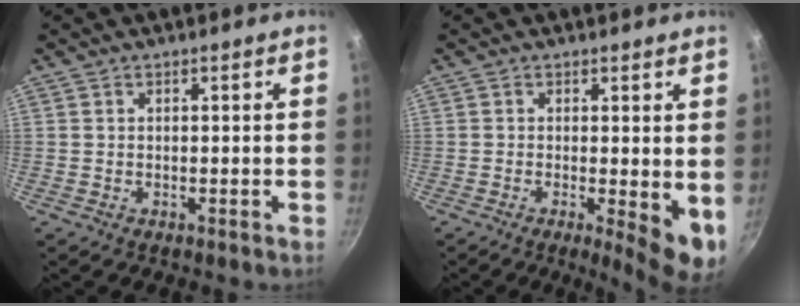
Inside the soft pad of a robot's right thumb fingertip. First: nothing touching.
{"total": 6.9, "force": [-0.4, 1.9, 6.6], "torque": [-0.083, -0.013, -0.003]}